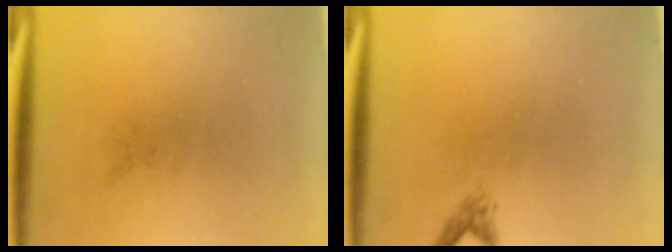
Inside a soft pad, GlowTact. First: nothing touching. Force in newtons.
{"total": 1.0}